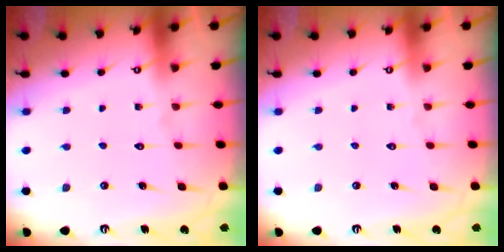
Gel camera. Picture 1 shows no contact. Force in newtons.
{"total": 0.0}